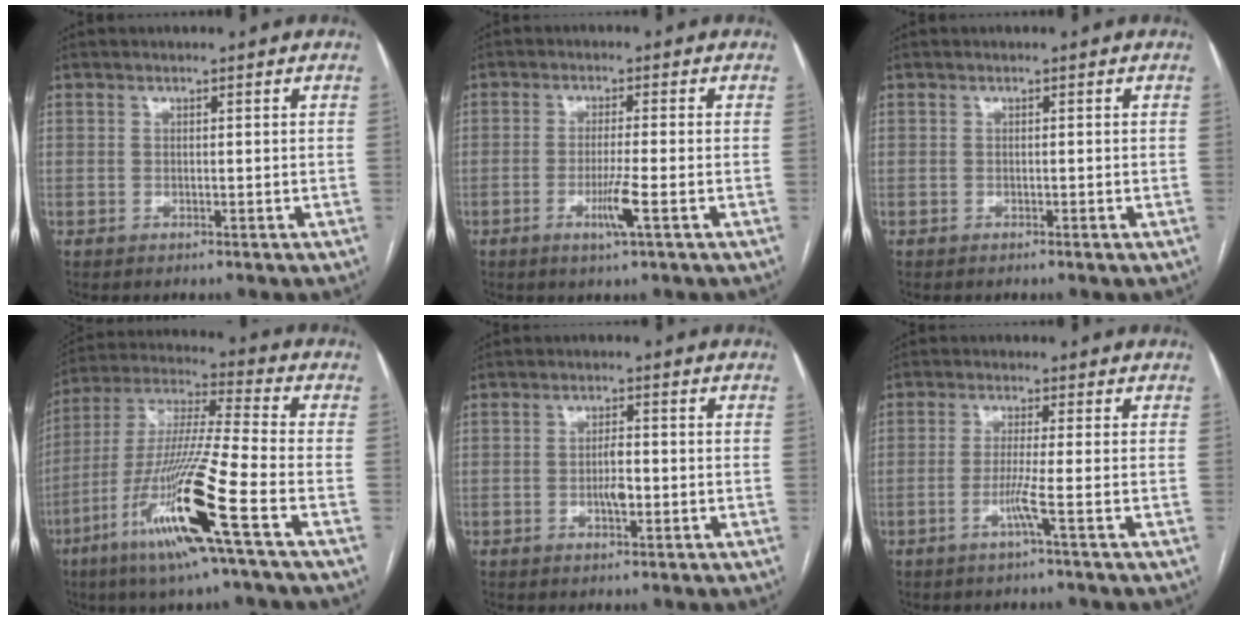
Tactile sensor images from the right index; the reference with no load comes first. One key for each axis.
{"total": 4.4, "fx": -1.8, "fy": -0.5, "fz": 4.0, "tx": -0.079, "ty": -0.011, "tz": -0.034}
{"total": 0.0}
{"total": 18.3, "fx": -8.2, "fy": -0.8, "fz": 16.4, "tx": -0.344, "ty": -0.033, "tz": -0.161}
{"total": 2.7, "fx": -0.7, "fy": 0.8, "fz": 2.5, "tx": -0.046, "ty": 0.003, "tz": -0.011}
{"total": 3.4, "fx": -1.5, "fy": -1.2, "fz": 2.7, "tx": -0.059, "ty": -0.007, "tz": -0.033}